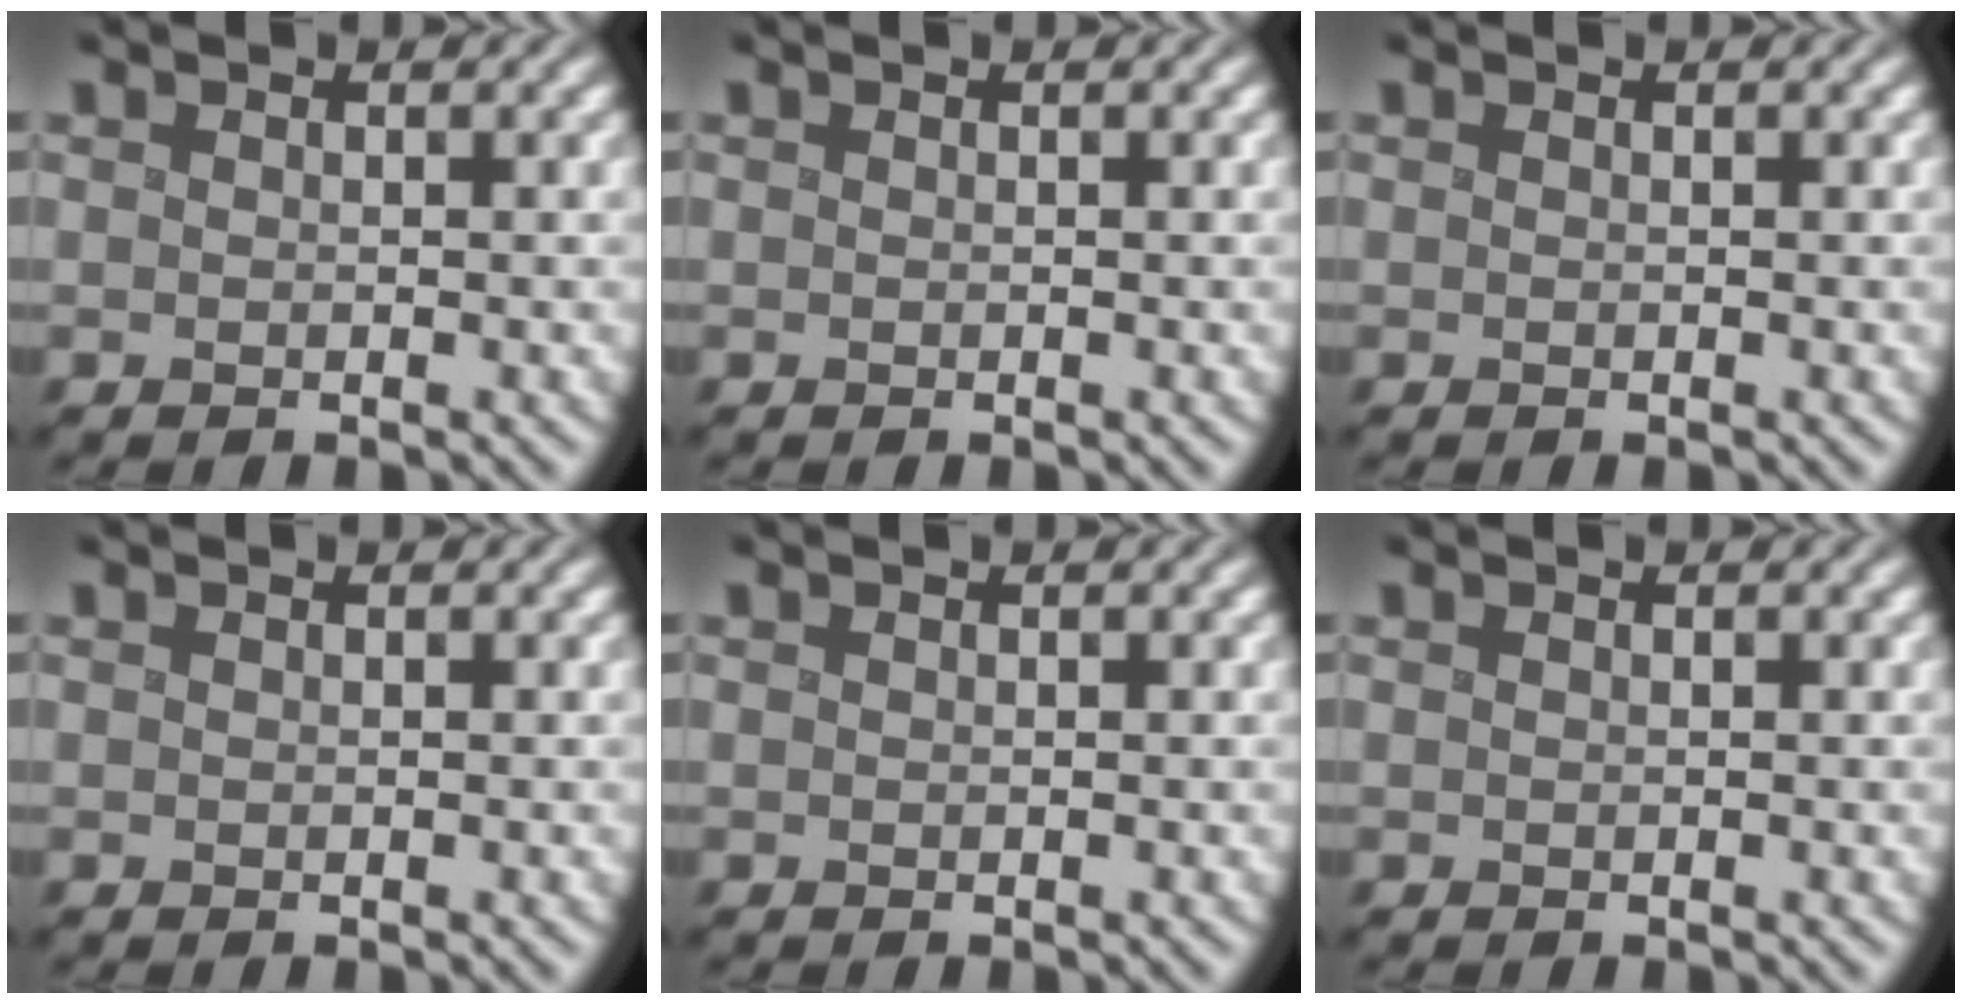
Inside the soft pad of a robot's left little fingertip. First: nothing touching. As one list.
[{"total": 0.0}, {"total": 0.0}, {"total": 0.0}, {"total": 0.0}, {"total": 0.0}]